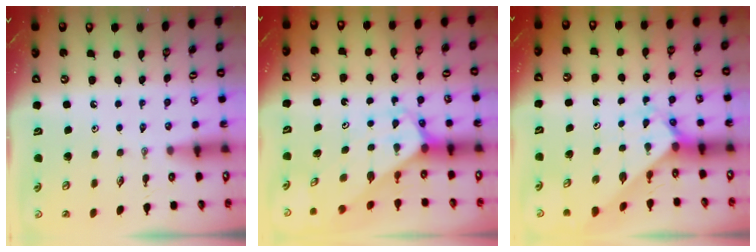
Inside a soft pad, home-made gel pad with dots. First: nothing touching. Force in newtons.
{"total": 3.7, "press": 3.6, "slide": 0.3}
{"total": 2.1, "press": 2.1, "slide": 0.1}